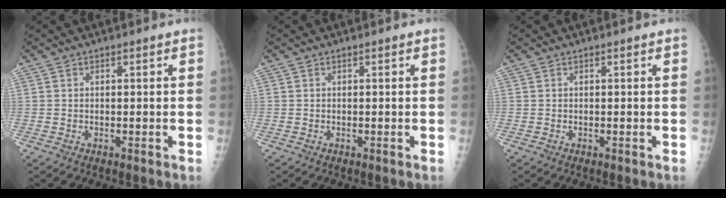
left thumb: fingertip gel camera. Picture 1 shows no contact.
{"total": 0.0}
{"total": 0.0}